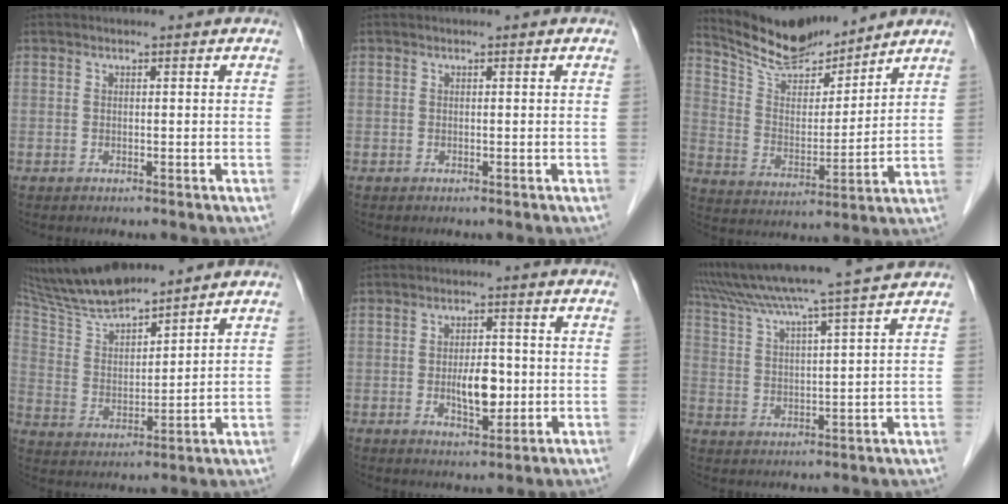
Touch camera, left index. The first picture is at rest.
{"total": 0.0}
{"total": 11.7, "force": [11.1, 1.9, 3.2], "torque": [-0.064, 0.005, 0.211]}
{"total": 11.4, "force": [10.4, 1.2, 4.3], "torque": [-0.097, 0.014, 0.205]}
{"total": 5.5, "force": [-0.9, 2.4, 4.9], "torque": [-0.084, 0.000, -0.014]}
{"total": 16.4, "force": [14.3, -1.8, 7.9], "torque": [-0.147, 0.003, 0.215]}